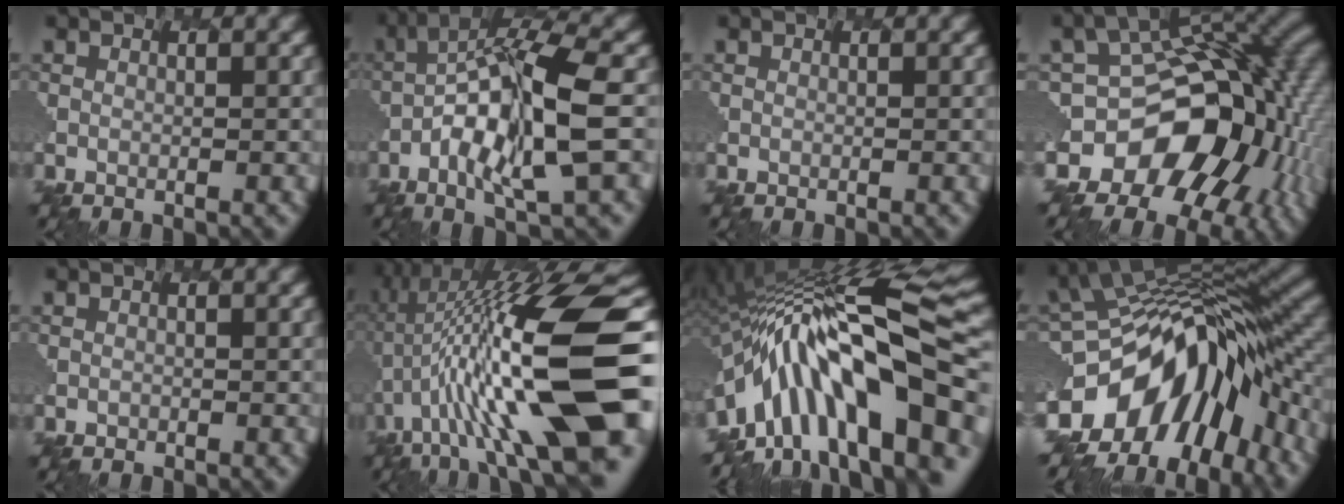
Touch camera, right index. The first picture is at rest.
{"total": 9.3, "force": [-3.0, 2.2, 8.5], "torque": [-0.192, 0.001, -0.049]}
{"total": 0.0}
{"total": 13.6, "force": [-4.4, 10.4, 7.5], "torque": [-0.123, -0.025, -0.071]}
{"total": 0.7, "force": [-0.5, -0.2, -0.5], "torque": [-0.004, -0.006, -0.003]}
{"total": 16.7, "force": [-0.1, 4.5, 16.1], "torque": [-0.302, 0.031, 0.001]}
{"total": 14.5, "force": [-4.8, 6.1, 12.2], "torque": [-0.208, 0.042, -0.092]}
{"total": 14.9, "force": [-5.3, 8.1, 11.3], "torque": [-0.218, -0.012, -0.088]}